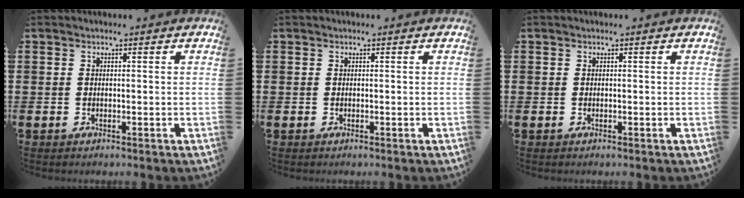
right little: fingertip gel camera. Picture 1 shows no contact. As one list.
[{"total": 0.0}, {"total": 0.0}]